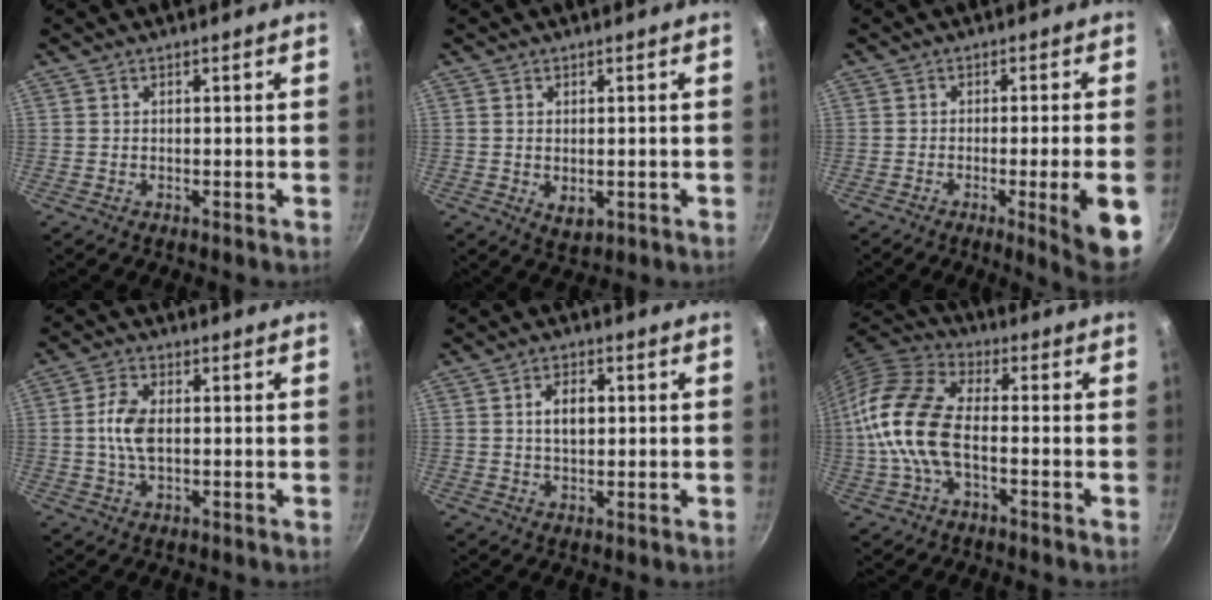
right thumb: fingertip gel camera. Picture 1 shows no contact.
{"total": 3.4, "force": [-0.3, 2.1, 2.6], "torque": [-0.043, -0.013, -0.001]}
{"total": 9.7, "force": [-2.9, 0.6, 9.2], "torque": [-0.114, 0.007, -0.038]}
{"total": 6.4, "force": [0.1, 3.6, 5.3], "torque": [-0.105, 0.010, -0.003]}
{"total": 5.1, "force": [0.7, 3.2, 4.0], "torque": [-0.054, 0.008, 0.010]}
{"total": 14.2, "force": [-2.1, 7.5, 11.9], "torque": [-0.233, 0.031, -0.059]}